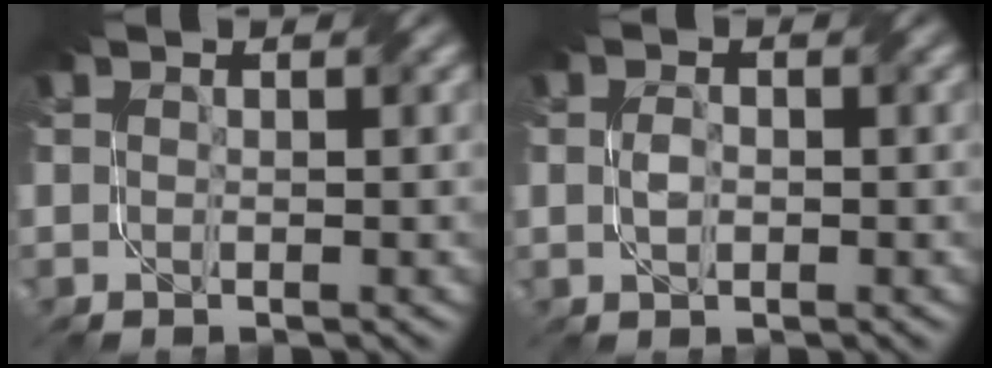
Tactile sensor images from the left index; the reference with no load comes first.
{"total": 1.3, "force": [-0.9, 0.5, 0.9], "torque": [-0.018, -0.002, -0.018]}